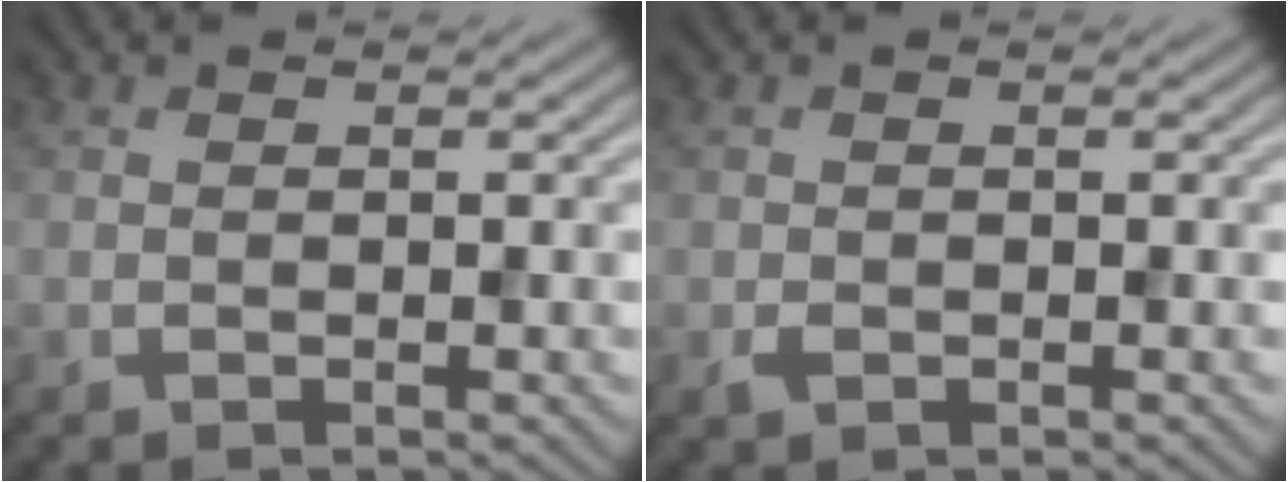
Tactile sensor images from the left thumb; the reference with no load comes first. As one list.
[{"total": 0.9, "force": [-0.4, 0.6, 0.5], "torque": [-0.010, -0.004, -0.008]}]